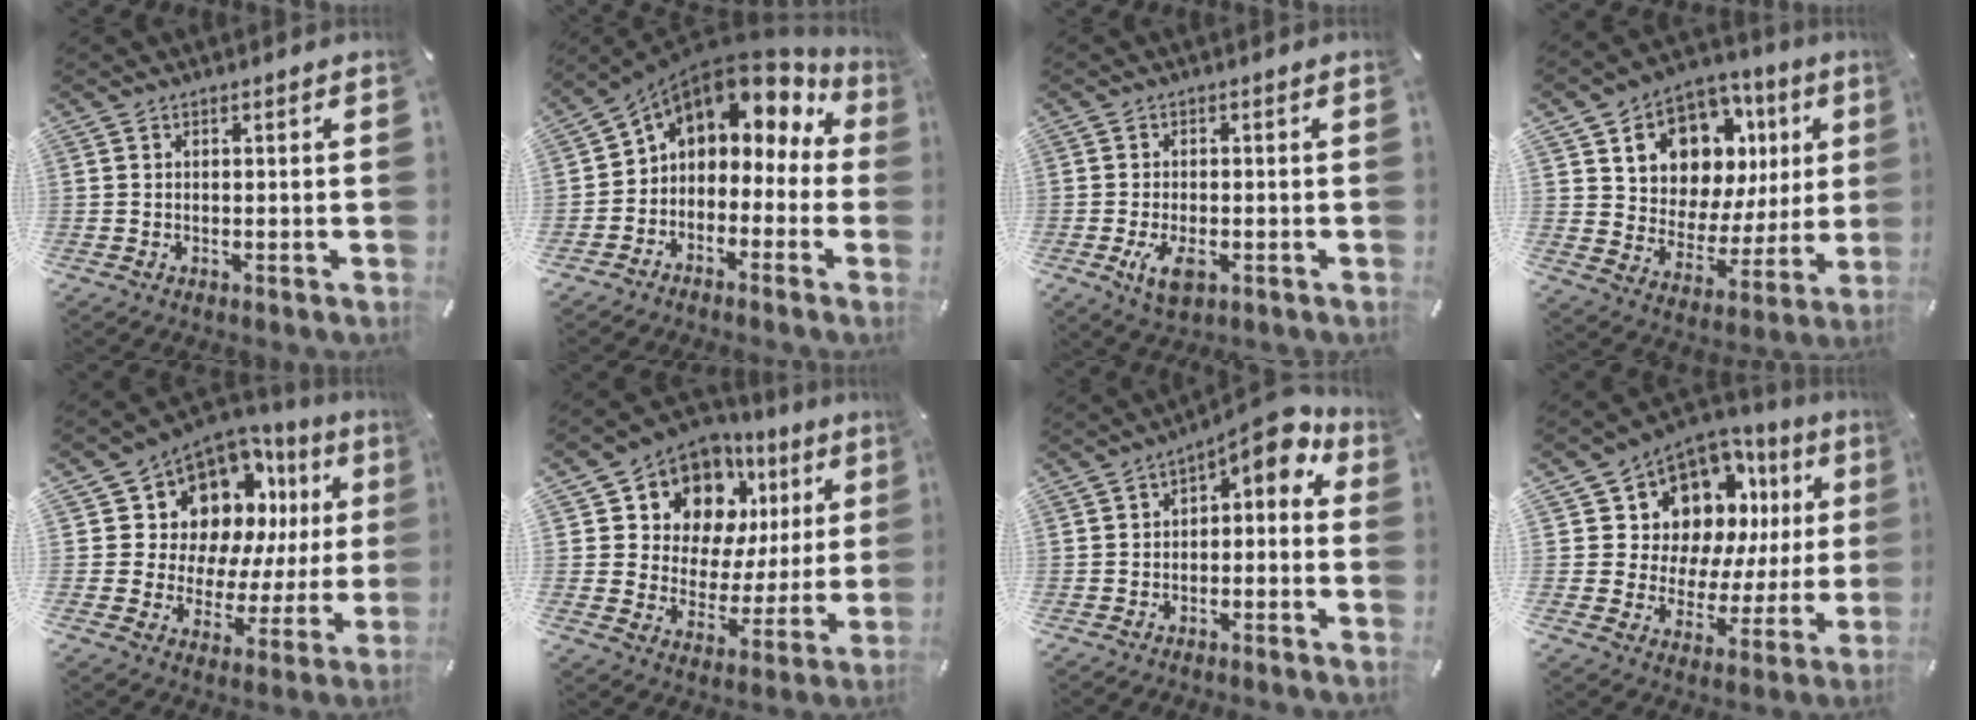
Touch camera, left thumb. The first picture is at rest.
{"total": 7.4, "force": [4.3, 5.6, 2.4], "torque": [-0.051, -0.044, 0.074]}
{"total": 5.4, "force": [-1.9, 3.1, 4.1], "torque": [-0.091, -0.005, -0.039]}
{"total": 10.6, "force": [6.5, 7.9, 2.7], "torque": [-0.049, -0.070, 0.118]}
{"total": 12.4, "force": [7.2, 9.1, 4.4], "torque": [-0.075, -0.078, 0.129]}
{"total": 12.1, "force": [7.9, 8.6, 3.4], "torque": [-0.067, -0.070, 0.145]}
{"total": 6.4, "force": [2.6, 3.1, 5.0], "torque": [-0.072, -0.019, 0.036]}
{"total": 11.1, "force": [6.9, 8.0, 3.1], "torque": [-0.055, -0.082, 0.124]}